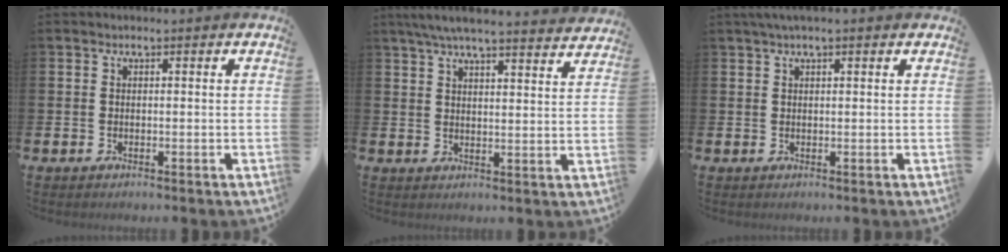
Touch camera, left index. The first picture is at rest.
{"total": 6.0, "force": [5.7, 0.2, 1.9], "torque": [-0.052, -0.026, 0.102]}
{"total": 1.7, "force": [1.3, 0.1, 1.1], "torque": [-0.020, 0.006, 0.022]}